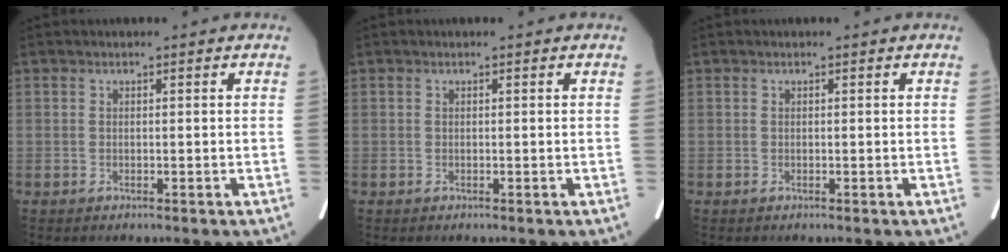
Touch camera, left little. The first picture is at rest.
{"total": 0.0}
{"total": 0.0}